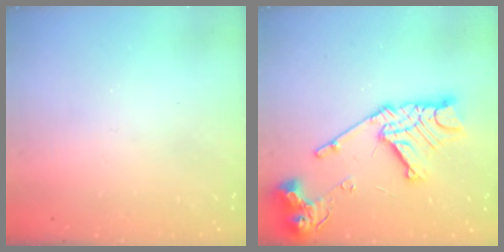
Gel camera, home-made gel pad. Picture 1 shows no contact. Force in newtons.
{"total": 18.5, "press": 18.4, "slide": 2.1}